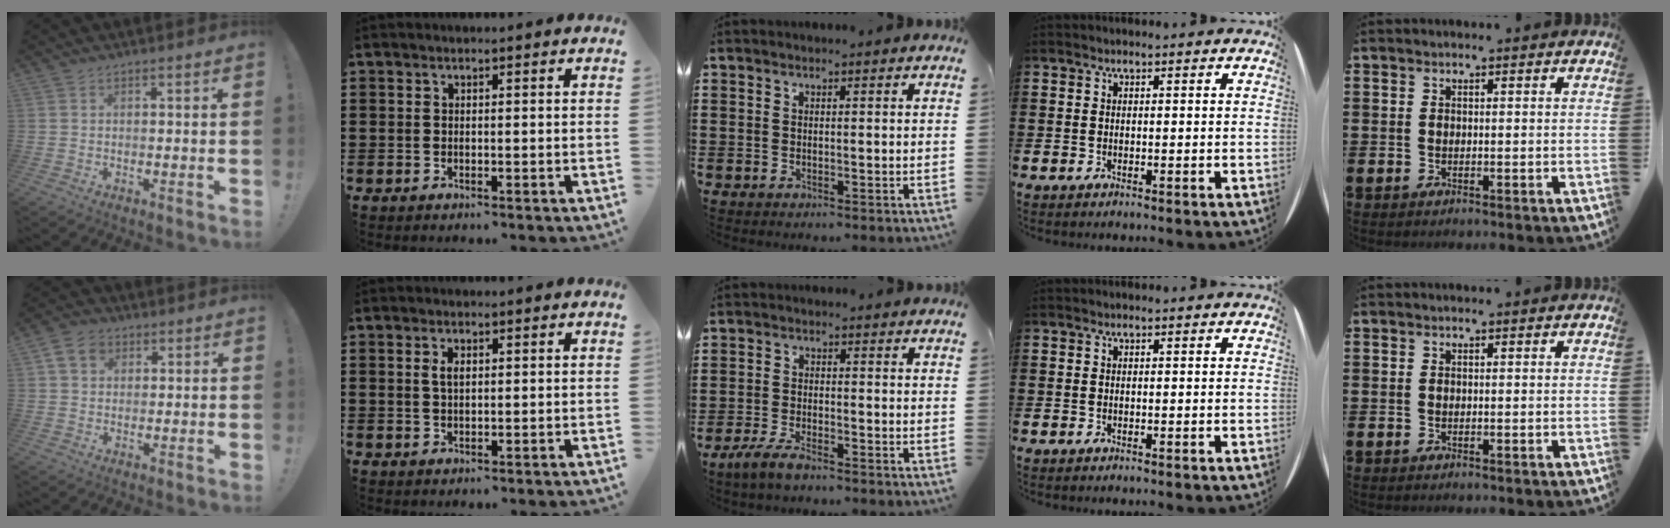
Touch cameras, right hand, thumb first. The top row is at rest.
{"thumb": {"total": 6.5, "force": [2.8, 4.9, 3.1], "torque": [-0.048, 0.000, 0.055]}, "index": {"total": 2.0, "force": [0.5, 0.9, 1.7], "torque": [-0.036, 0.006, 0.007]}, "middle": {"total": 3.2, "force": [-2.3, 0.7, 2.1], "torque": [-0.048, 0.002, -0.048]}}